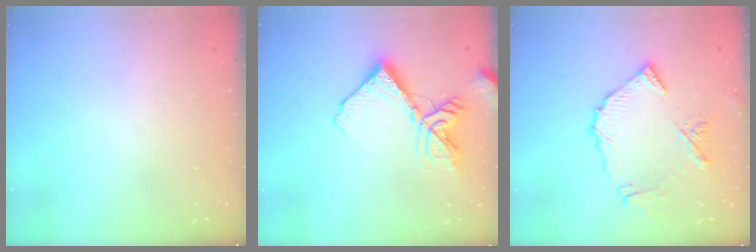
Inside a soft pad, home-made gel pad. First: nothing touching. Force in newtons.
{"total": 13.7, "press": 13.6, "slide": 1.5}
{"total": 13.5, "press": 13.4, "slide": 1.6}